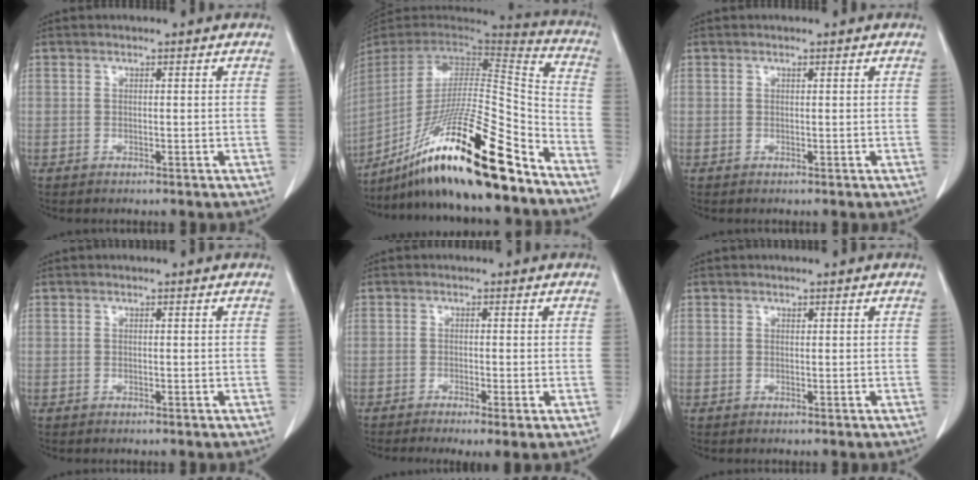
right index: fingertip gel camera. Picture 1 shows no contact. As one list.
[{"total": 27.6, "force": [-19.2, 2.1, 19.8], "torque": [-0.328, -0.023, -0.331]}, {"total": 0.0}, {"total": 0.0}, {"total": 4.1, "force": [-2.4, 0.4, 3.3], "torque": [-0.048, -0.012, -0.038]}, {"total": 0.0}]